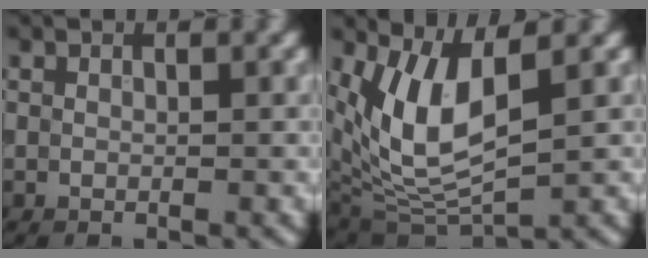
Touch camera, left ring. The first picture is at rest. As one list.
[{"total": 7.4, "force": [2.1, 3.1, 6.4], "torque": [-0.139, -0.016, 0.043]}]